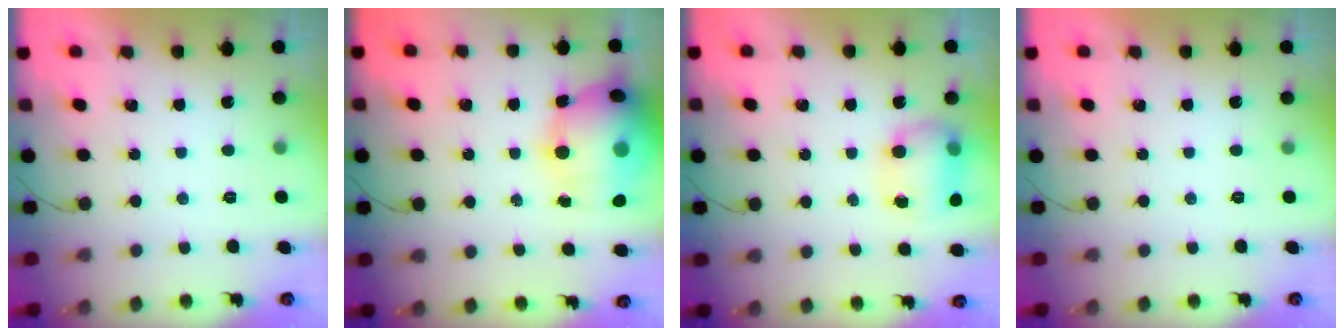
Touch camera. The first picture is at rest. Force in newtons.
{"total": 20.8, "press": 20.4, "slide": 4.1}
{"total": 8.0, "press": 8.0, "slide": 0.4}
{"total": 0.0}